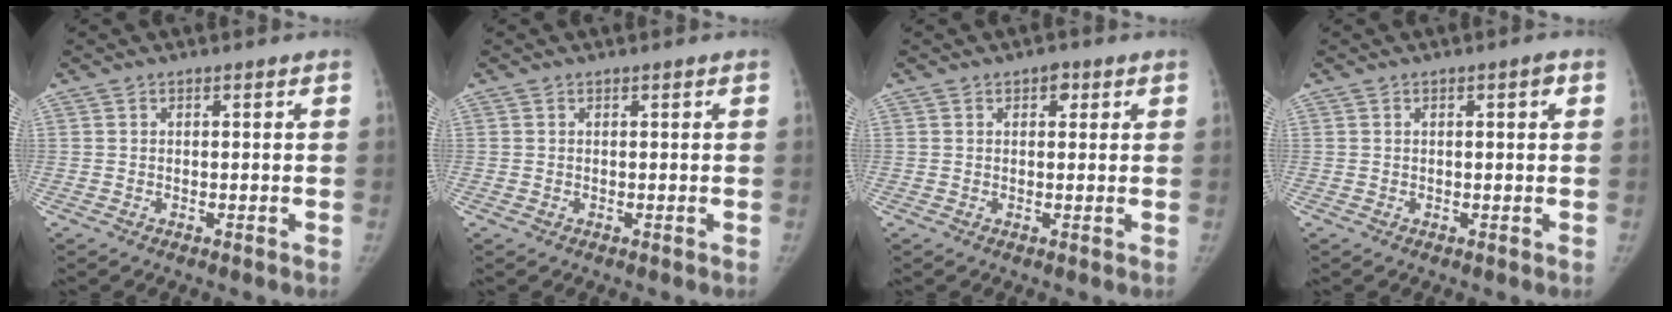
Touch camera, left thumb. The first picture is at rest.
{"total": 0.0}
{"total": 2.0, "force": [1.1, 1.3, 1.2], "torque": [-0.006, -0.001, 0.012]}
{"total": 1.7, "force": [0.5, 0.5, 1.5], "torque": [-0.019, 0.002, 0.006]}